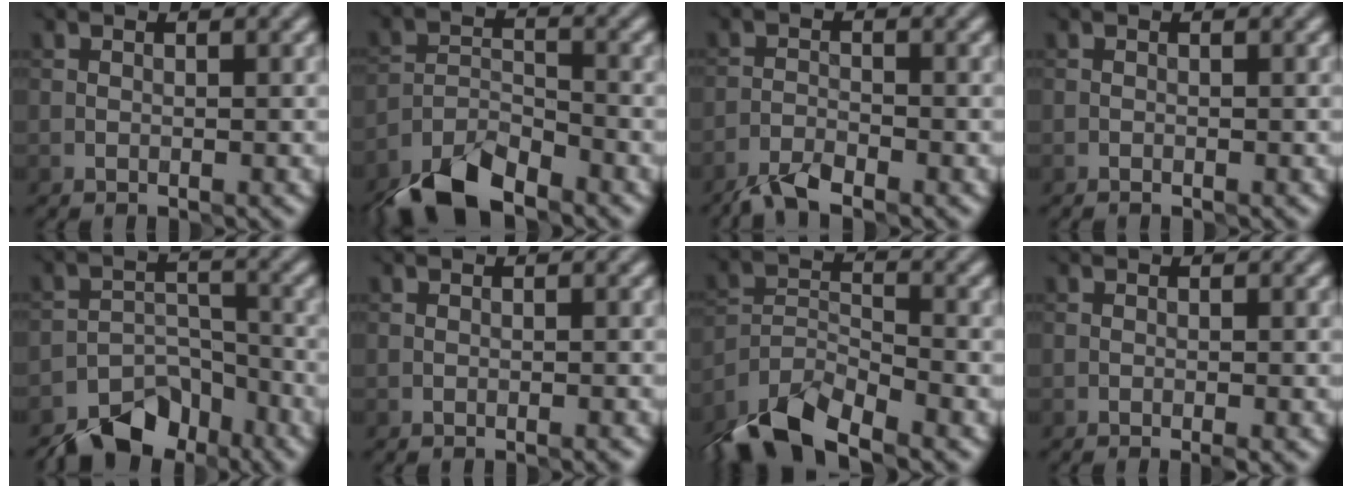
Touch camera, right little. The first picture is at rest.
{"total": 7.2, "force": [-5.5, 2.8, 3.8], "torque": [-0.064, -0.006, -0.110]}
{"total": 3.2, "force": [-2.7, 0.5, 1.5], "torque": [-0.033, -0.004, -0.059]}
{"total": 0.0}
{"total": 7.8, "force": [-6.3, 3.8, 2.7], "torque": [-0.025, -0.009, -0.103]}
{"total": 0.5, "force": [-0.4, 0.0, 0.3], "torque": [-0.004, 0.001, -0.007]}
{"total": 9.0, "force": [-6.9, 3.3, 4.7], "torque": [-0.089, -0.008, -0.133]}
{"total": 1.3, "force": [-0.7, 0.2, 1.0], "torque": [-0.020, -0.001, -0.014]}